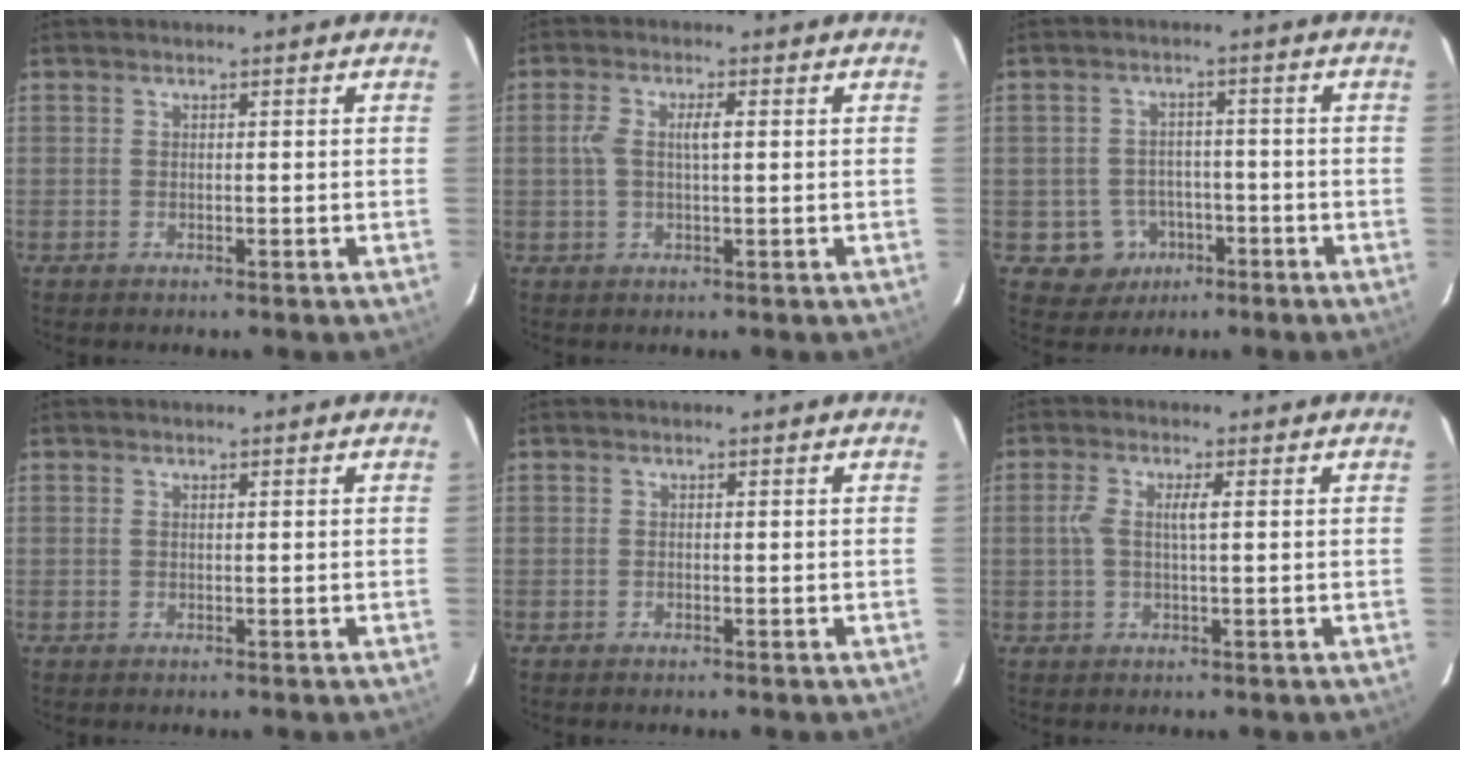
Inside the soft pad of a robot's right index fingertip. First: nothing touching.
{"total": 3.9, "force": [0.5, 1.1, 3.7], "torque": [-0.080, 0.011, 0.009]}
{"total": 6.0, "force": [-2.2, 5.5, 0.6], "torque": [-0.005, 0.012, -0.025]}
{"total": 0.5, "force": [0.2, 0.2, 0.4], "torque": [-0.013, 0.003, 0.005]}
{"total": 0.0}
{"total": 3.5, "force": [0.5, 0.6, 3.4], "torque": [-0.074, 0.007, 0.008]}